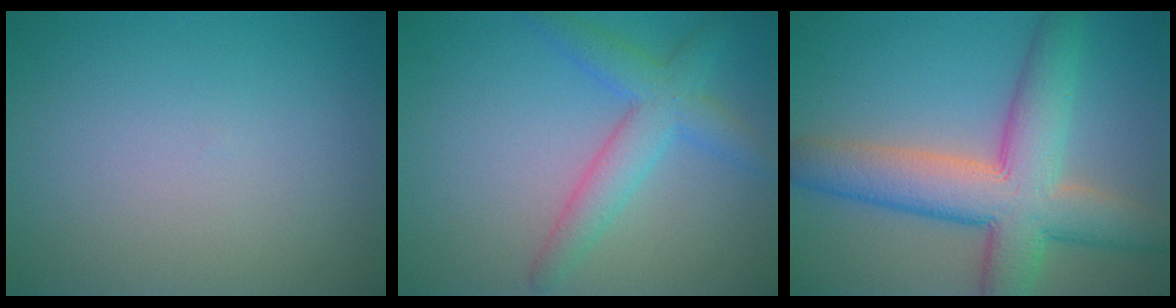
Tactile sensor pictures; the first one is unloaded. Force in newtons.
{"total": 2.9, "press": 2.9, "slide": 0.2}
{"total": 9.1, "press": 9.1, "slide": 0.5}